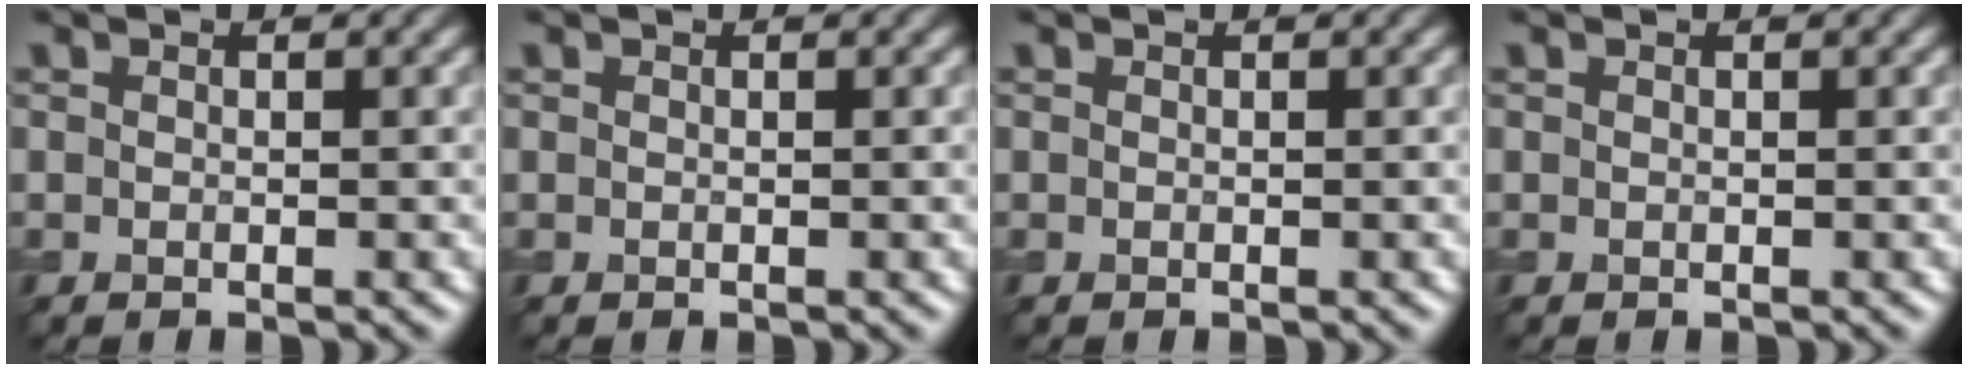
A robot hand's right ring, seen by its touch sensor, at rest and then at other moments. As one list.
[{"total": 0.0}, {"total": 0.0}, {"total": 0.0}]